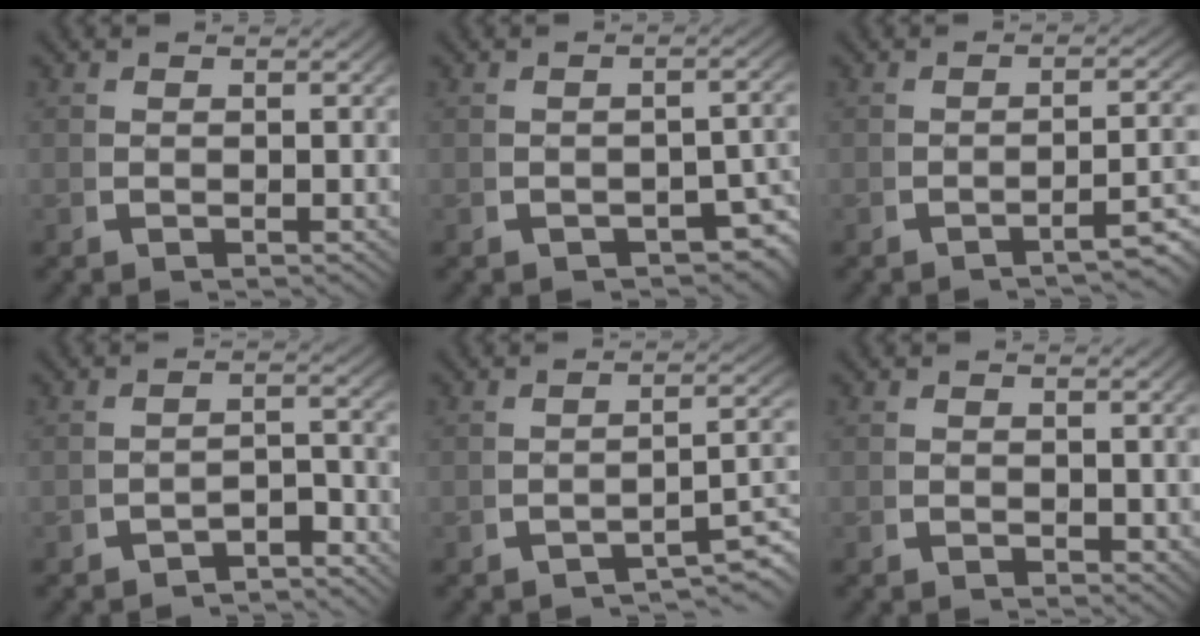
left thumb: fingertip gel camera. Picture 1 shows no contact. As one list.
[{"total": 3.5, "force": [-1.8, 1.9, 2.4], "torque": [-0.030, -0.015, -0.021]}, {"total": 4.1, "force": [-2.5, 0.8, 3.2], "torque": [-0.039, 0.002, -0.036]}, {"total": 3.2, "force": [-3.0, 0.6, 0.9], "torque": [-0.008, -0.009, -0.047]}, {"total": 4.0, "force": [-2.5, 1.3, 2.9], "torque": [-0.041, 0.001, -0.034]}, {"total": 0.9, "force": [0.5, 0.5, 0.5], "torque": [-0.003, -0.006, 0.014]}]